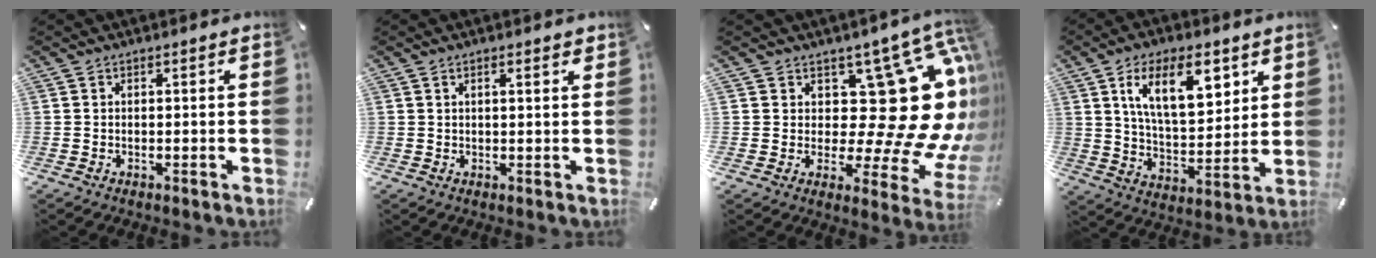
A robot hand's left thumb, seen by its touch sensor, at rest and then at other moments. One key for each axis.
{"total": 1.6, "fx": 1.0, "fy": 0.2, "fz": 1.3, "tx": -0.026, "ty": 0.000, "tz": 0.016}
{"total": 24.3, "fx": 5.3, "fy": 12.4, "fz": 20.2, "tx": -0.253, "ty": -0.077, "tz": 0.107}
{"total": 15.5, "fx": 7.6, "fy": 7.8, "fz": 11.1, "tx": -0.178, "ty": -0.015, "tz": 0.130}